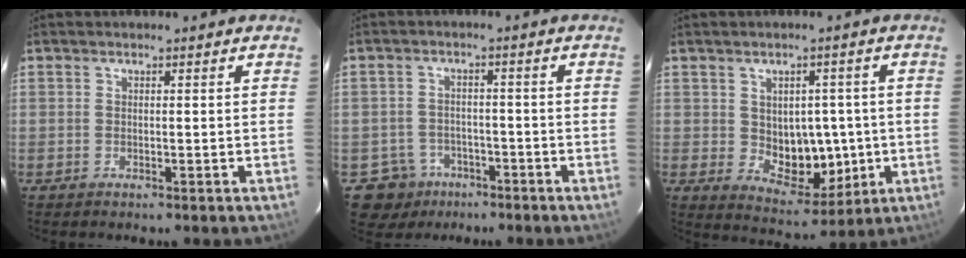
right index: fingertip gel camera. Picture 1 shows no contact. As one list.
[{"total": 6.4, "force": [-3.5, 5.4, 0.0], "torque": [0.000, 0.011, -0.047]}, {"total": 8.8, "force": [-0.4, 5.6, 6.8], "torque": [-0.091, 0.004, 0.011]}]